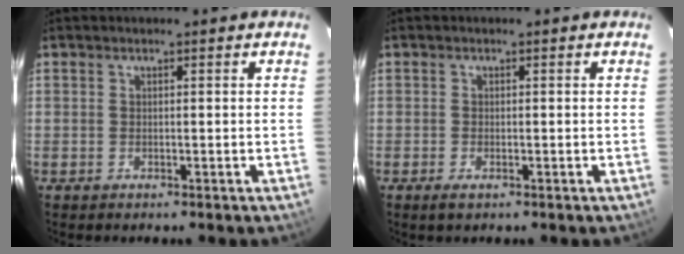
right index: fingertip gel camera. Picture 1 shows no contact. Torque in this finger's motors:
{"motor_torque": [0.04, -0.07, 0.05, 0.02]}